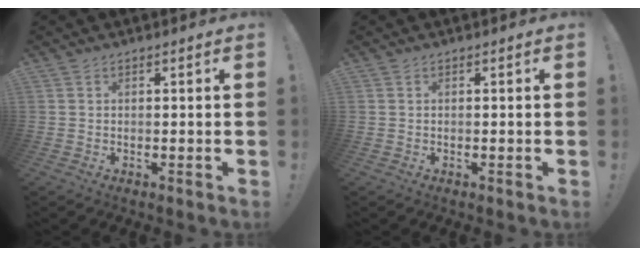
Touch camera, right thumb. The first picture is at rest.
{"total": 0.0}